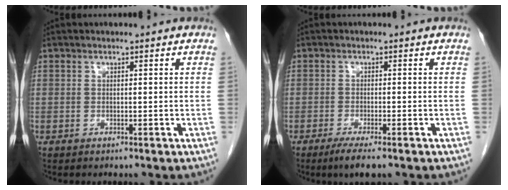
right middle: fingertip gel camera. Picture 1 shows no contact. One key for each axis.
{"total": 4.1, "fx": -2.8, "fy": 0.5, "fz": 2.9, "tx": -0.049, "ty": -0.010, "tz": -0.045}